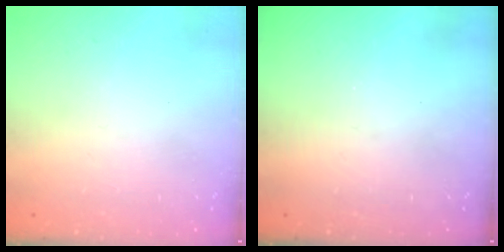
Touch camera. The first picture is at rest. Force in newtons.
{"total": 0.0}